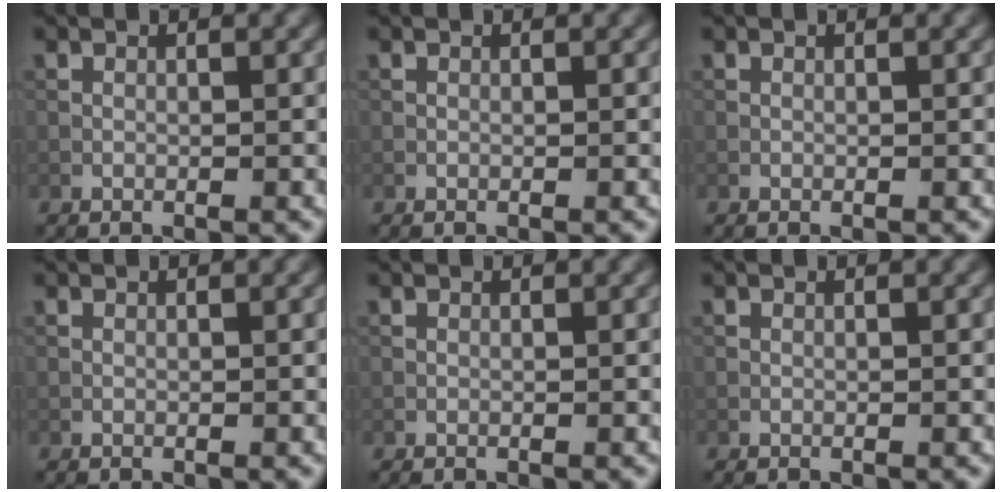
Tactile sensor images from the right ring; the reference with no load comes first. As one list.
[{"total": 0.0}, {"total": 0.0}, {"total": 0.0}, {"total": 0.0}, {"total": 0.0}]